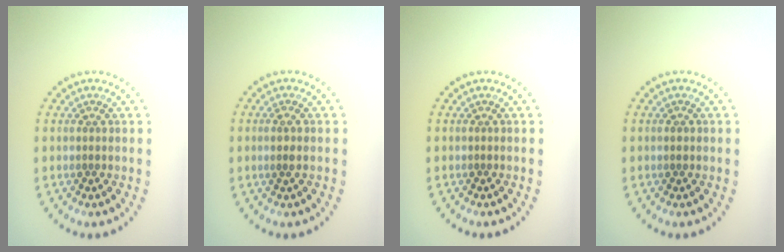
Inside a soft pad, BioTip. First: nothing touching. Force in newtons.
{"total": 0.9, "press": 0.7, "slide": 0.6}
{"total": 0.0}
{"total": 0.8, "press": 0.8, "slide": 0.2}